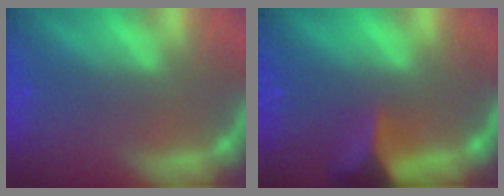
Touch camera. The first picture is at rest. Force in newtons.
{"total": 5.4}